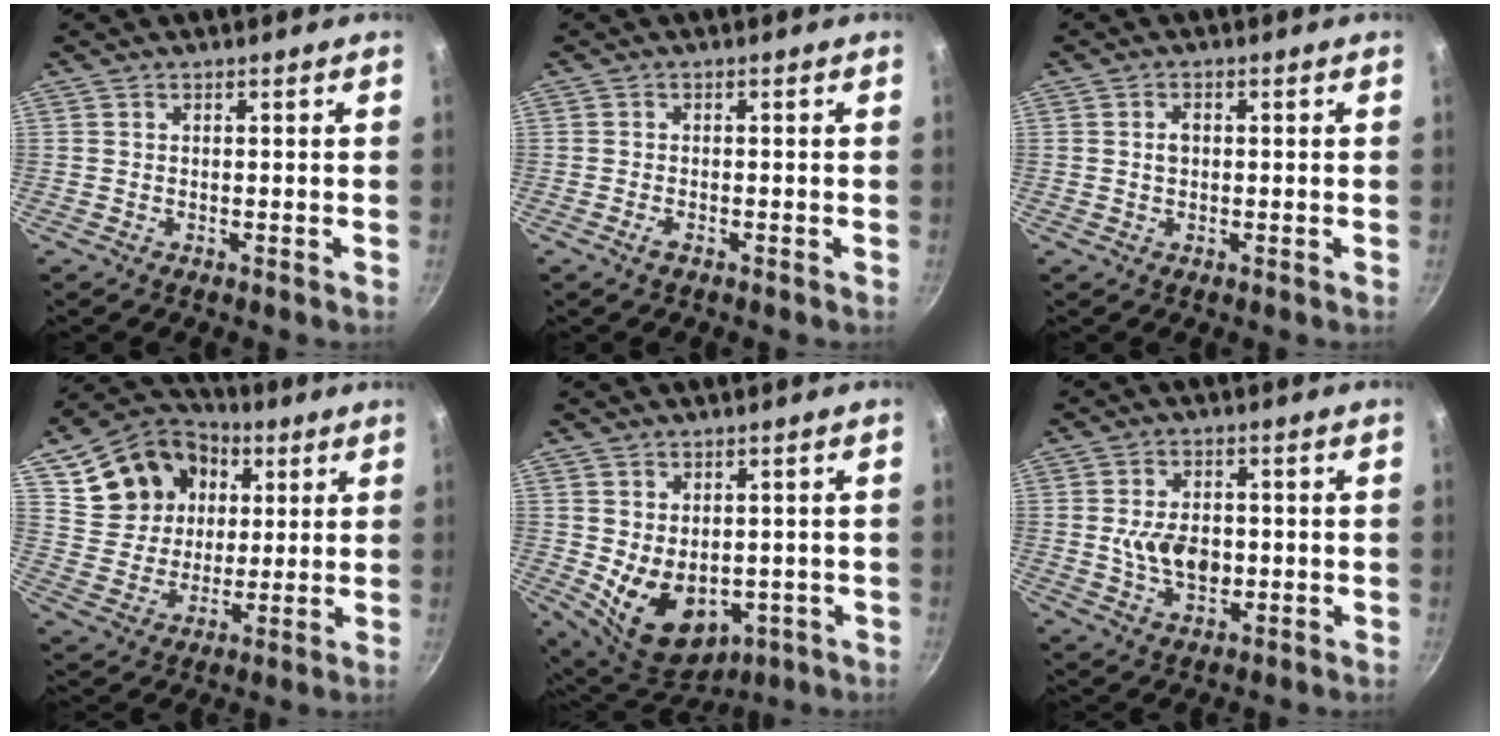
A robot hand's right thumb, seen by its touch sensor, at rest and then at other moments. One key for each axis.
{"total": 1.3, "fx": -0.9, "fy": 0.4, "fz": 0.8, "tx": -0.020, "ty": 0.006, "tz": -0.018}
{"total": 1.8, "fx": 0.1, "fy": 1.3, "fz": 1.3, "tx": -0.018, "ty": 0.005, "tz": 0.002}
{"total": 17.4, "fx": 6.2, "fy": 14.2, "fz": 8.0, "tx": -0.132, "ty": 0.008, "tz": 0.113}
{"total": 11.8, "fx": -1.1, "fy": 8.3, "fz": 8.3, "tx": -0.110, "ty": -0.017, "tz": 0.013}
{"total": 8.0, "fx": -0.4, "fy": 5.3, "fz": 6.0, "tx": -0.088, "ty": -0.004, "tz": -0.005}